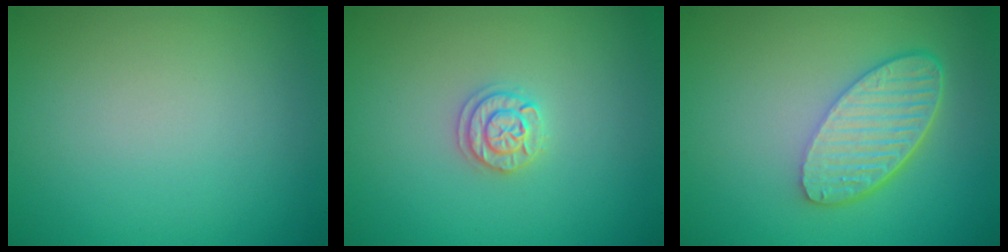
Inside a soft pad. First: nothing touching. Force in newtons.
{"total": 1.8, "press": 1.8, "slide": 0.3}
{"total": 5.7, "press": 4.4, "slide": 3.7}